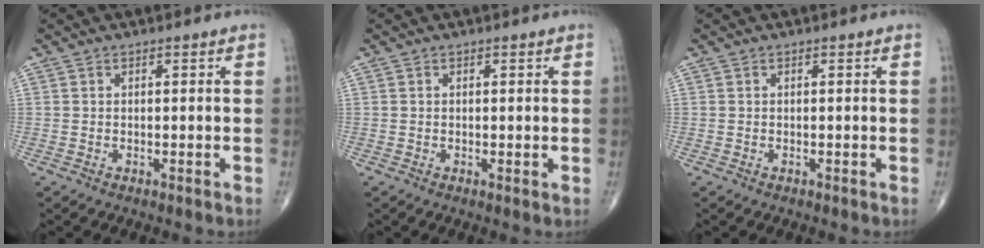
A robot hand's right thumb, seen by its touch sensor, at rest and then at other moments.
{"total": 0.5, "force": [0.0, 0.1, 0.5], "torque": [-0.012, -0.003, -0.003]}
{"total": 0.0}